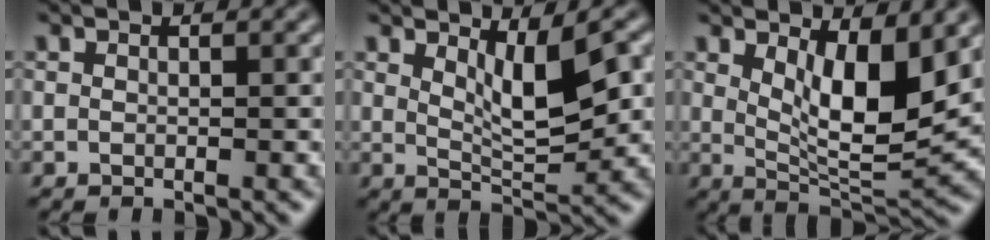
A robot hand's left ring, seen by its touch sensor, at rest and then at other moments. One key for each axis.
{"total": 4.4, "fx": 1.9, "fy": 1.2, "fz": 3.8, "tx": -0.062, "ty": -0.010, "tz": 0.034}
{"total": 7.0, "fx": 2.3, "fy": 2.3, "fz": 6.2, "tx": -0.103, "ty": -0.022, "tz": 0.044}